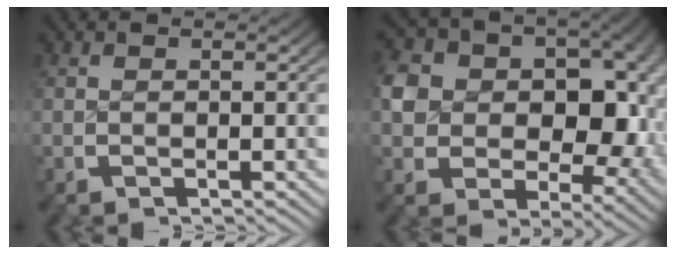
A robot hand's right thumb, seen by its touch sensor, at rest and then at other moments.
{"total": 15.3, "force": [1.4, 11.5, 10.0], "torque": [-0.177, -0.038, 0.035]}